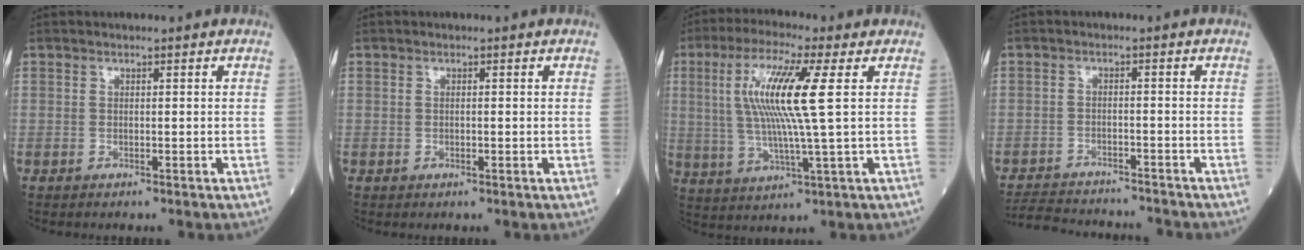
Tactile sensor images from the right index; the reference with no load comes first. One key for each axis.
{"total": 0.0}
{"total": 12.0, "fx": 2.5, "fy": -0.2, "fz": 11.7, "tx": -0.245, "ty": 0.006, "tz": 0.046}
{"total": 3.3, "fx": -3.2, "fy": 0.7, "fz": 0.6, "tx": -0.011, "ty": -0.011, "tz": -0.052}